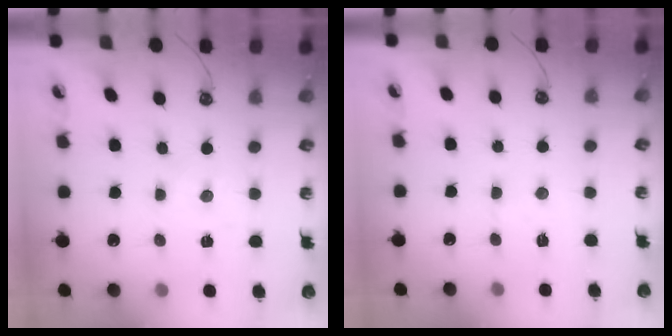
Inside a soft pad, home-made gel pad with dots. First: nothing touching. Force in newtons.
{"total": 2.9, "press": 2.8, "slide": 0.6}